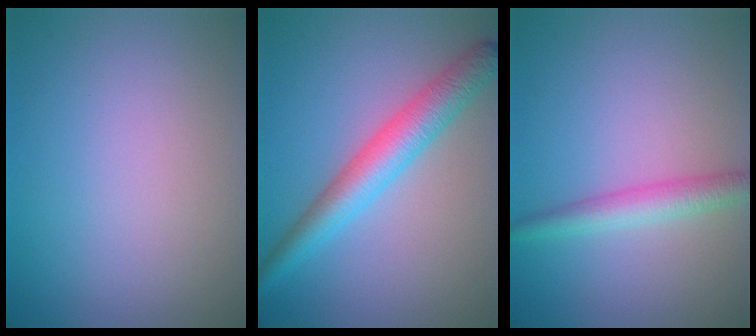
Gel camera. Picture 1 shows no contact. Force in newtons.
{"total": 4.7, "press": 4.7, "slide": 0.1}
{"total": 2.7, "press": 2.7, "slide": 0.1}